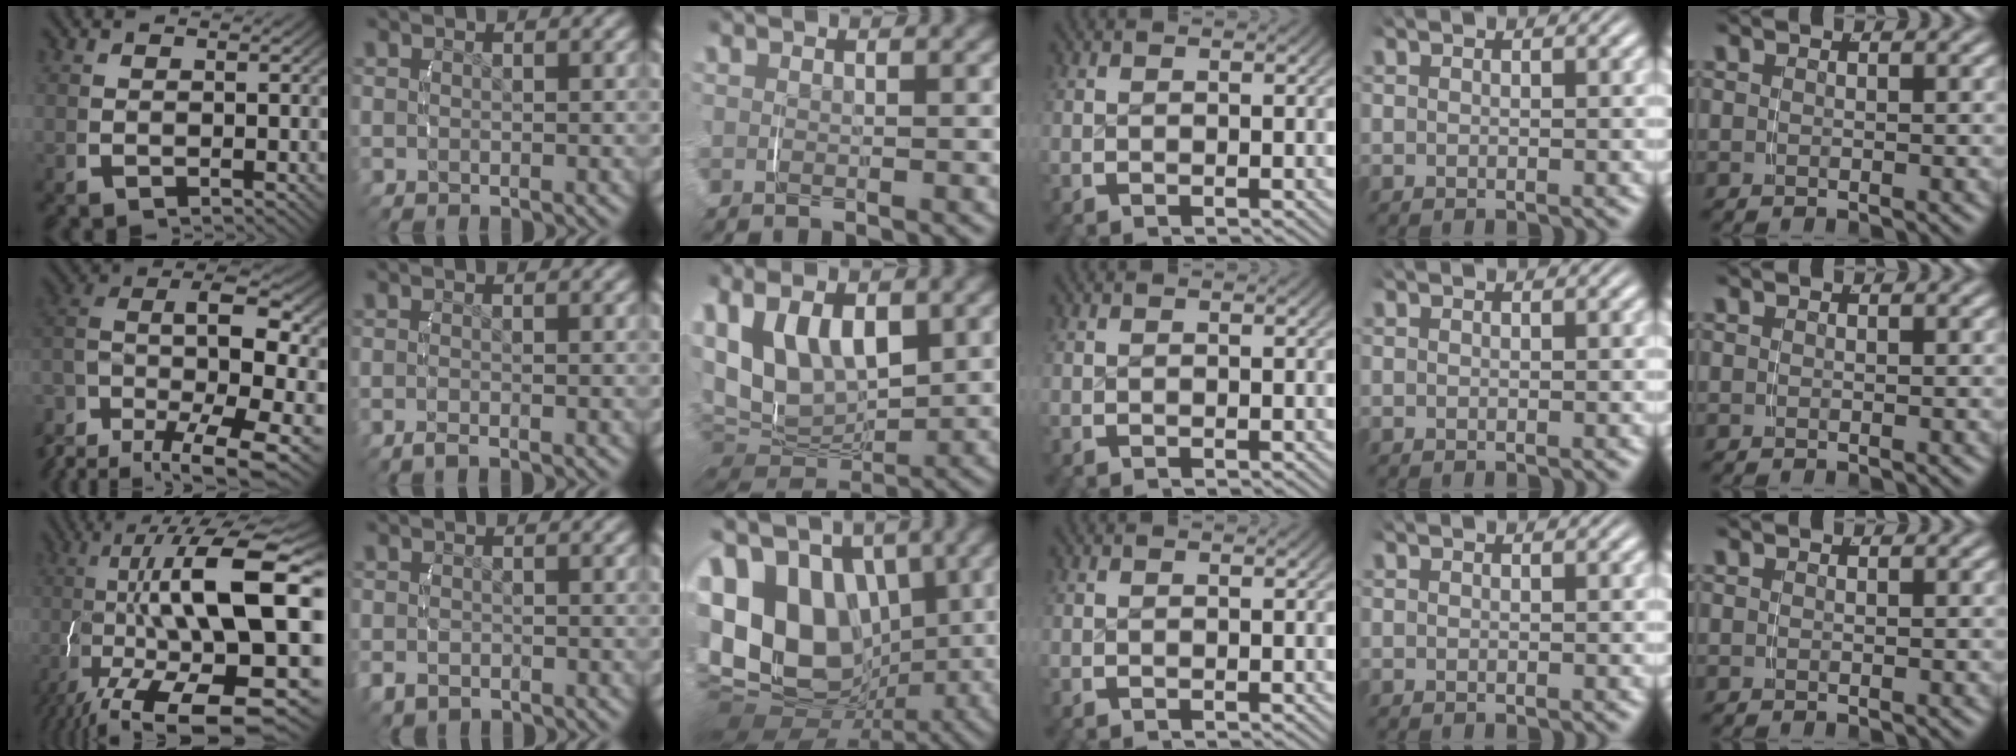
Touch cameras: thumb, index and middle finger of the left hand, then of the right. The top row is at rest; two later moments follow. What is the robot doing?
{"motion": "lift_and_place", "object": "backpack"}